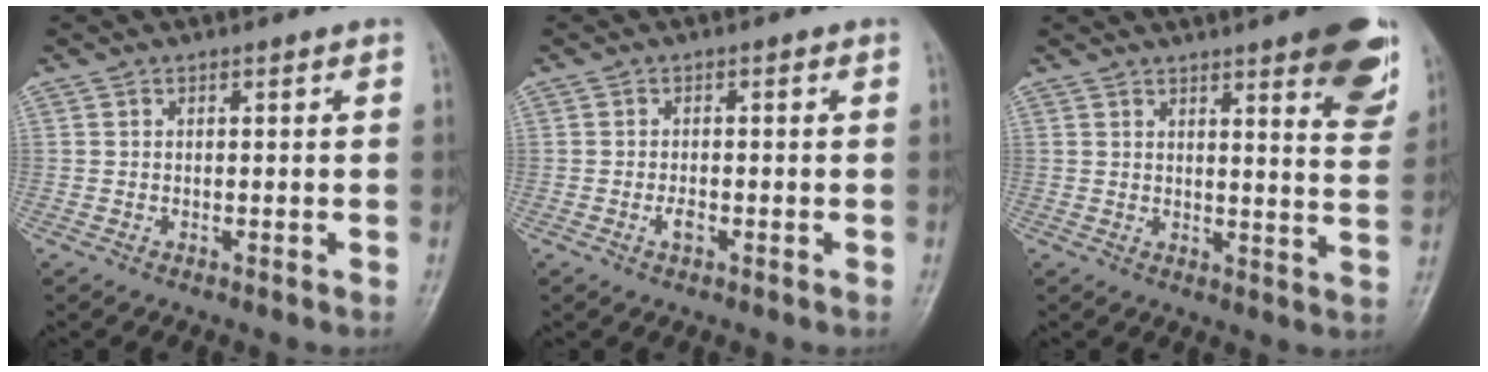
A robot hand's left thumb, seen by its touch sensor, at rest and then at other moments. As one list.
[{"total": 1.7, "force": [-0.7, 0.9, 1.3], "torque": [-0.023, 0.002, -0.015]}, {"total": 12.6, "force": [7.1, 2.7, 10.0], "torque": [-0.098, -0.036, 0.085]}]